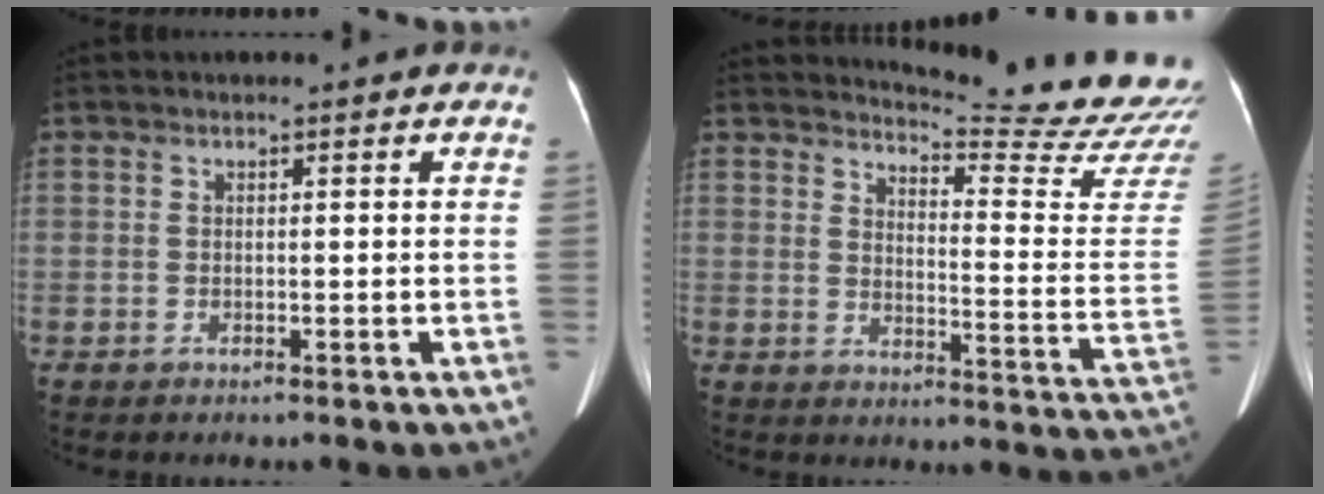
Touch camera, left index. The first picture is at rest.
{"total": 18.9, "force": [18.5, -1.4, 3.3], "torque": [-0.051, -0.155, 0.207]}